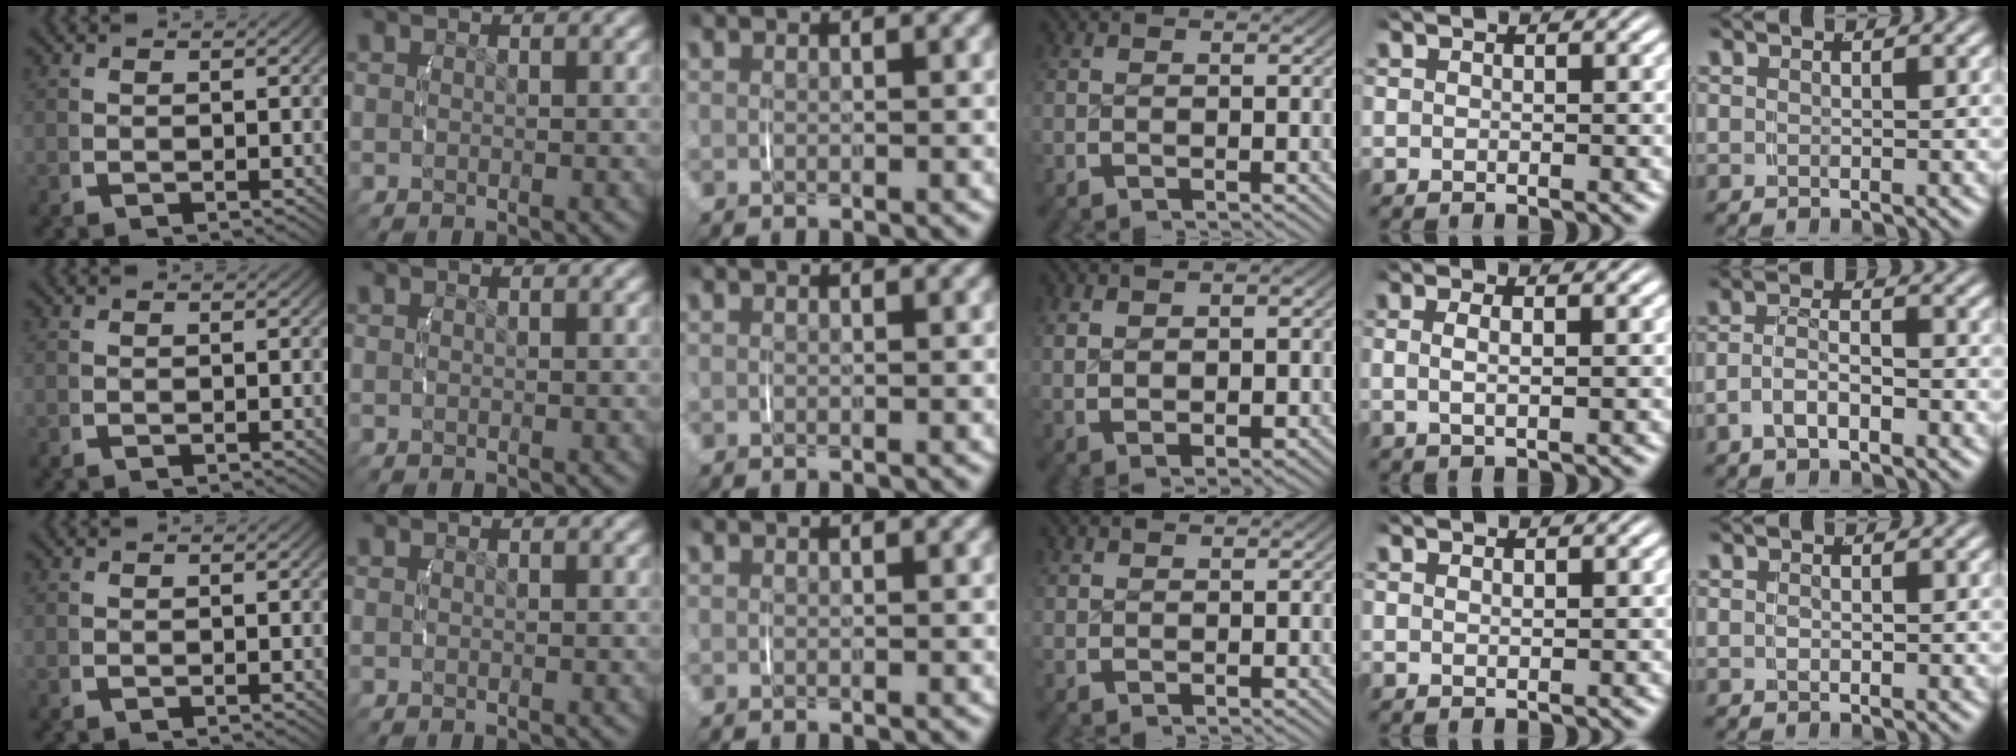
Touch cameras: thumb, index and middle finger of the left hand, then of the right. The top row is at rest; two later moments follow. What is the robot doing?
{"motion": "lift_and_place", "object": "scarf"}